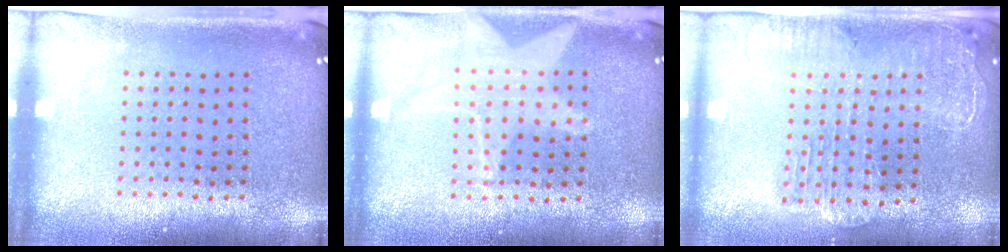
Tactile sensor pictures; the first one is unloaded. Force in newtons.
{"total": 1.4, "press": 1.4, "slide": 0.5}
{"total": 2.1, "press": 1.9, "slide": 0.9}